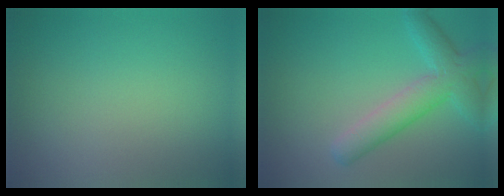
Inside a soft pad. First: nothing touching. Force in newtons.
{"total": 4.6, "press": 4.6, "slide": 0.2}